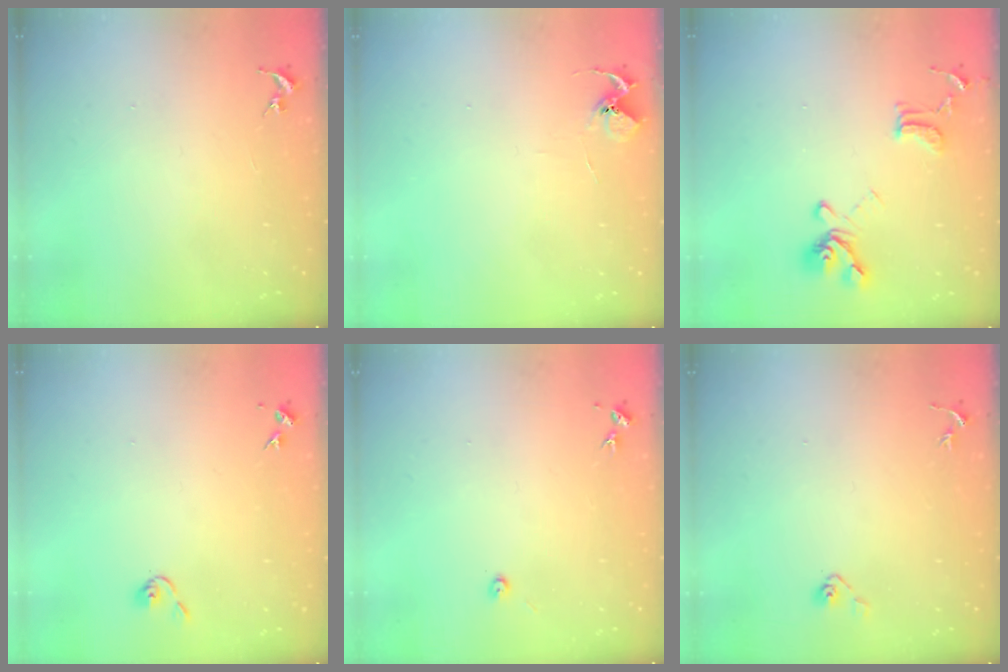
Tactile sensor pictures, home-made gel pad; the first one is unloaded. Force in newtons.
{"total": 5.2, "press": 5.2, "slide": 0.4}
{"total": 15.0, "press": 14.9, "slide": 1.6}
{"total": 3.8, "press": 3.8, "slide": 0.3}
{"total": 2.0, "press": 2.0, "slide": 0.3}
{"total": 3.7, "press": 3.4, "slide": 1.3}